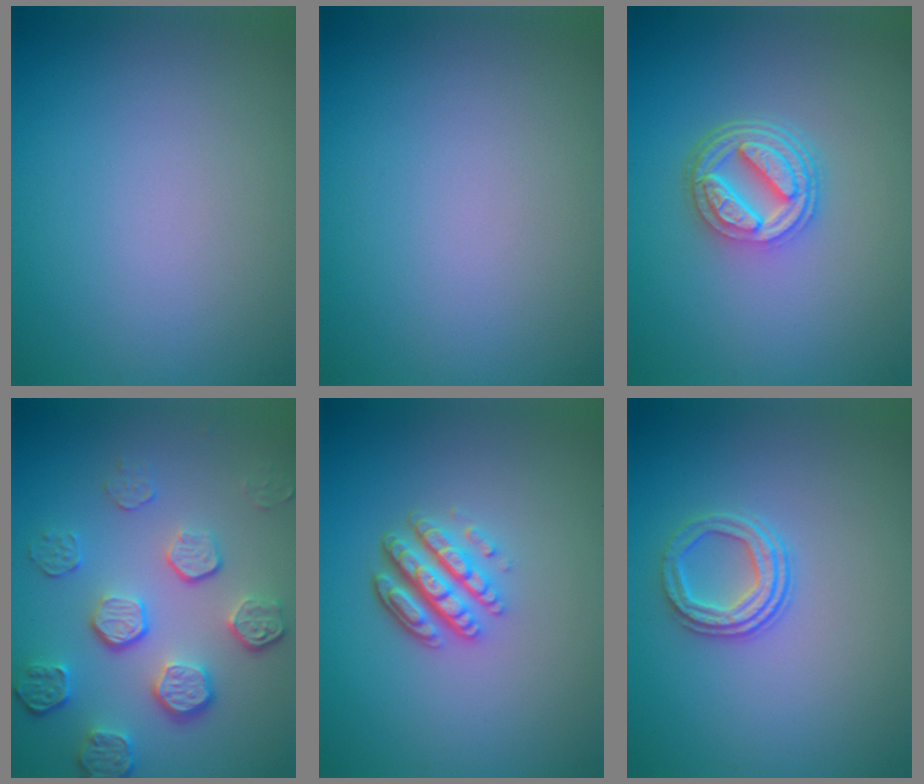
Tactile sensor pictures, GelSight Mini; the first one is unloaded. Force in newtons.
{"total": 0.0}
{"total": 5.1, "press": 3.8, "slide": 3.4}
{"total": 5.6, "press": 4.0, "slide": 3.9}
{"total": 4.6, "press": 3.4, "slide": 3.1}
{"total": 2.8, "press": 2.3, "slide": 1.5}